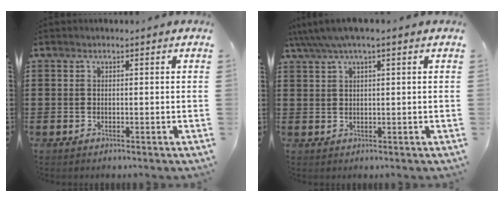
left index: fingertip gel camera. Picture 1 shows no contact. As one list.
[{"total": 2.6, "force": [1.3, 0.2, 2.3], "torque": [-0.045, 0.002, 0.023]}]